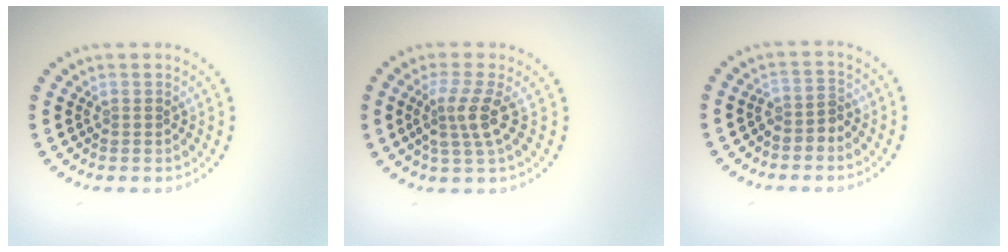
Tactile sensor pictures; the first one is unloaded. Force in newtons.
{"total": 3.0, "press": 2.3, "slide": 1.9}
{"total": 1.8, "press": 1.5, "slide": 1.1}